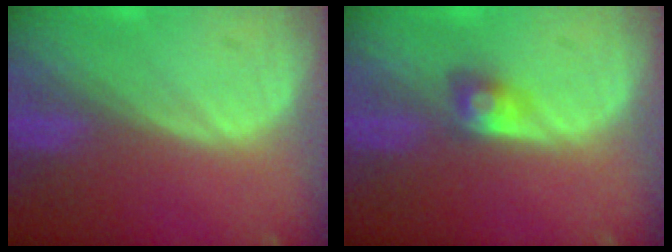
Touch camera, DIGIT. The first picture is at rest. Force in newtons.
{"total": 2.6, "press": 2.5, "slide": 0.7}